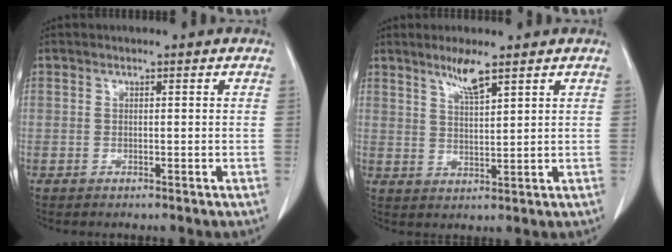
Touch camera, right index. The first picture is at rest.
{"total": 4.4, "force": [3.2, 0.1, 3.0], "torque": [-0.057, -0.004, 0.061]}